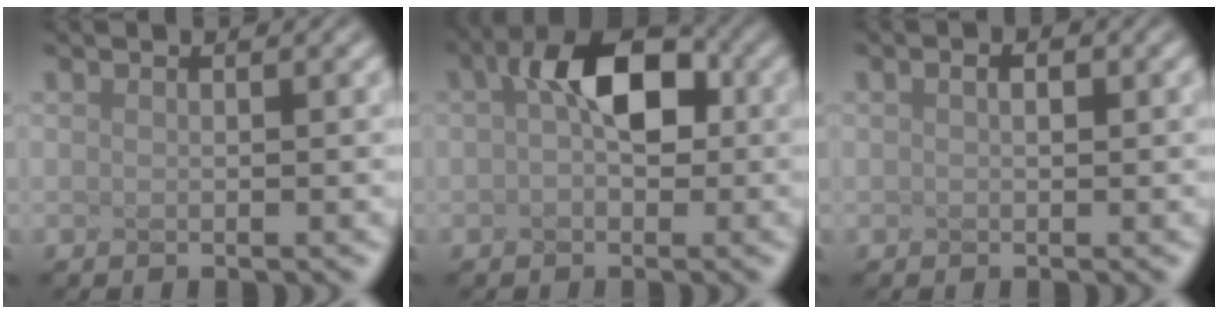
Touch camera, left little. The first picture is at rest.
{"total": 3.8, "force": [-0.3, 2.0, 3.3], "torque": [-0.081, 0.004, 0.026]}
{"total": 0.6, "force": [-0.5, -0.4, 0.0], "torque": [-0.015, -0.011, 0.018]}